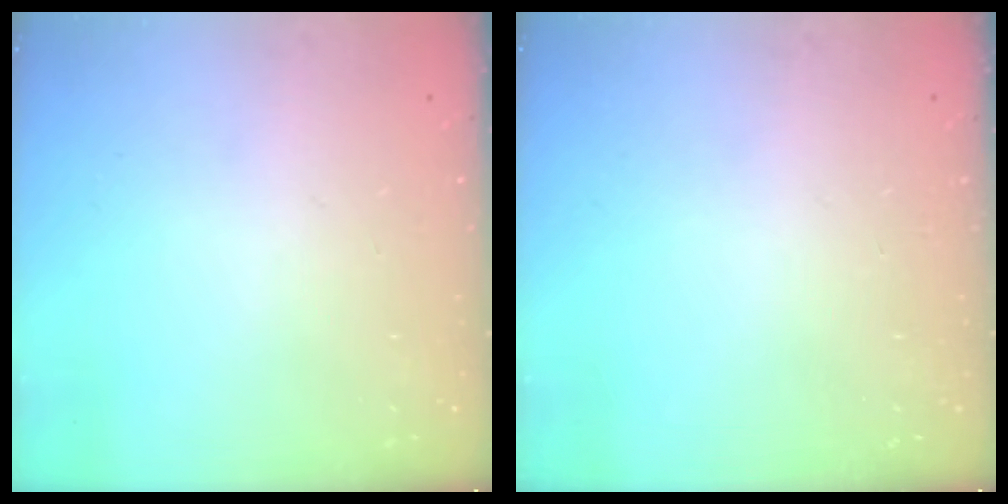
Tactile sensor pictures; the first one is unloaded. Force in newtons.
{"total": 0.0}